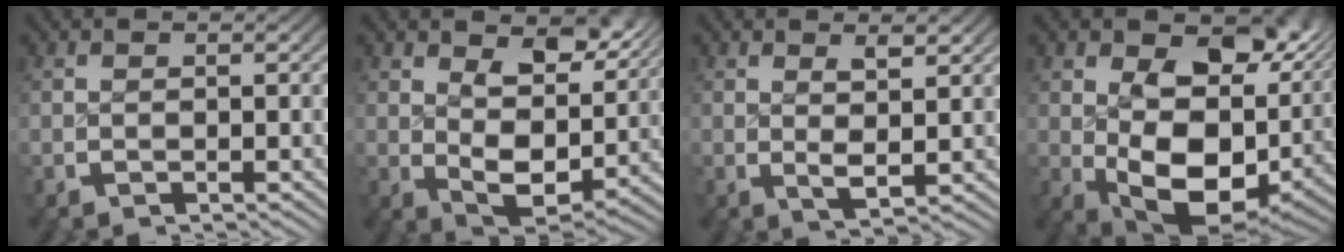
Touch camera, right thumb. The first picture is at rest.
{"total": 7.0, "force": [1.7, 4.1, 5.4], "torque": [-0.098, -0.034, 0.040]}
{"total": 2.4, "force": [0.9, 1.0, 2.0], "torque": [-0.036, -0.009, 0.021]}
{"total": 13.6, "force": [-0.4, 8.6, 10.4], "torque": [-0.183, -0.060, 0.021]}